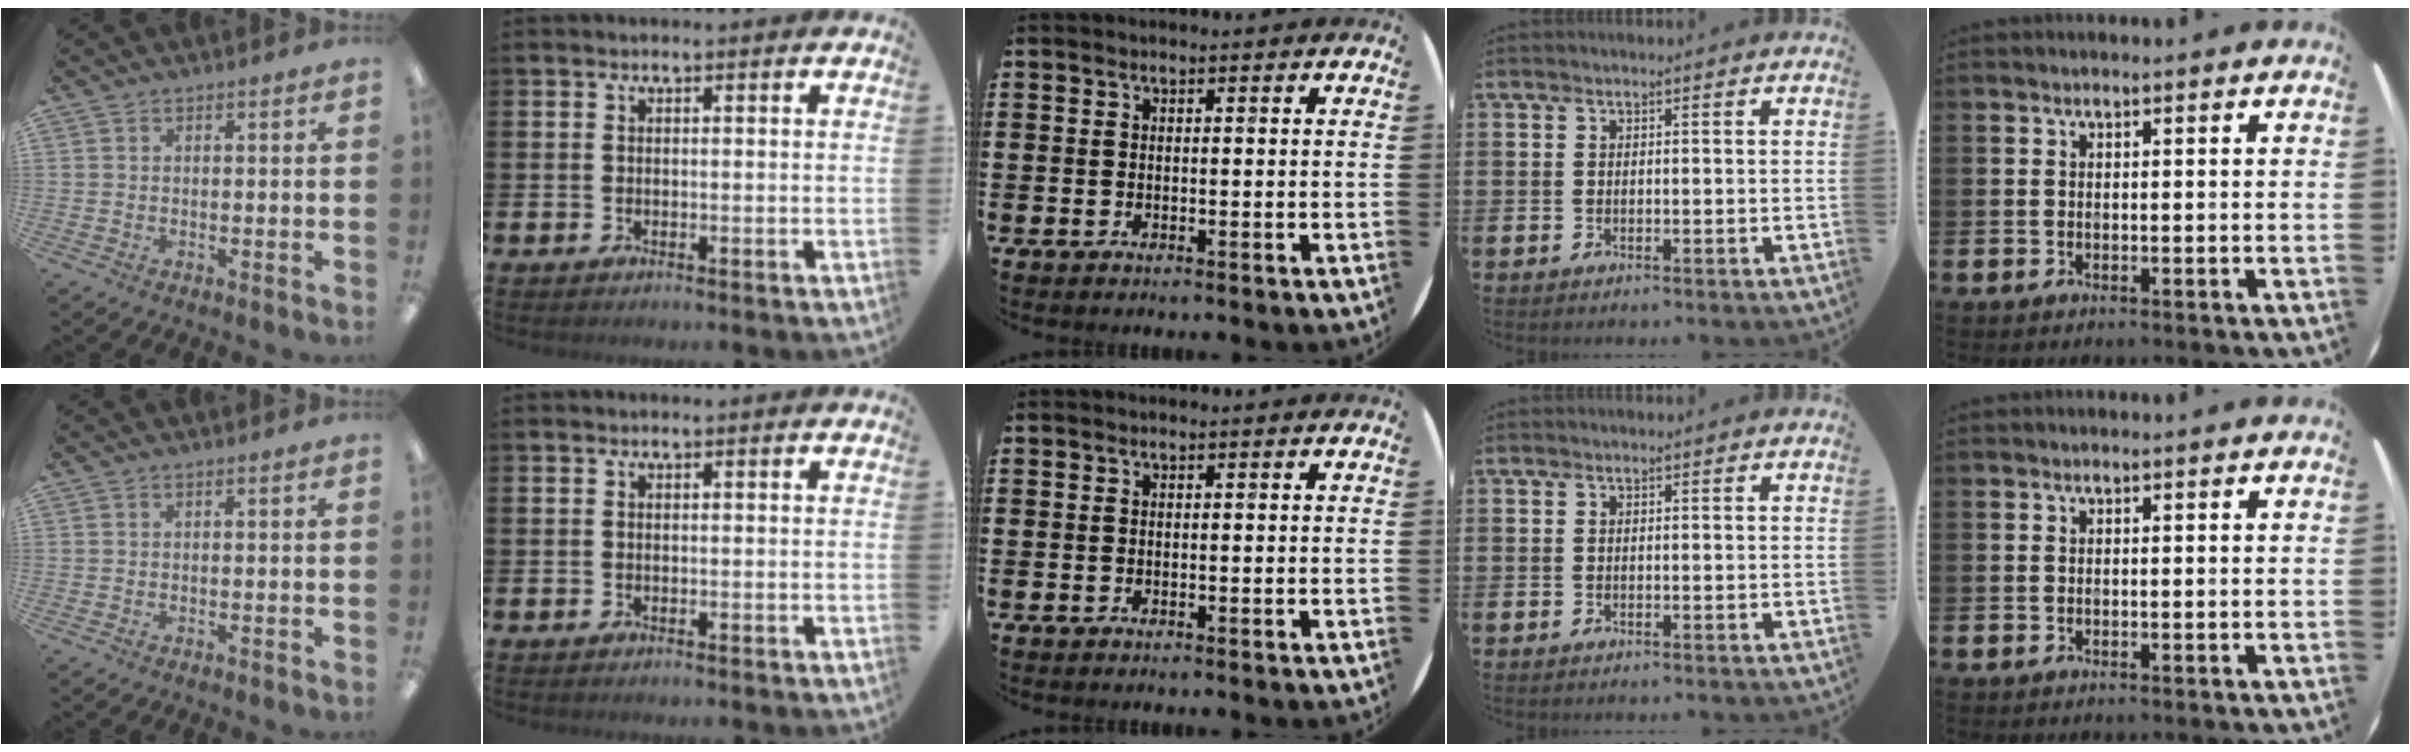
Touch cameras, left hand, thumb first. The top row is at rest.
{}